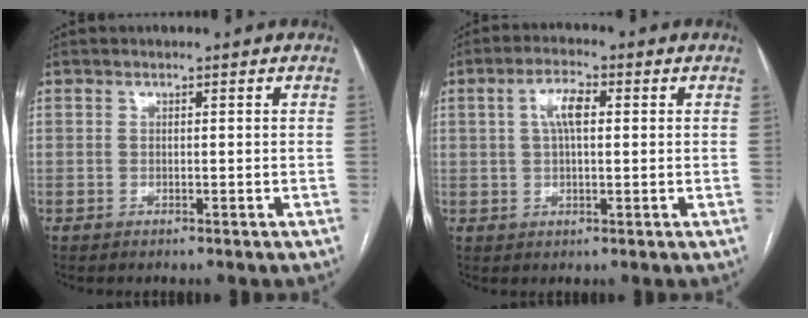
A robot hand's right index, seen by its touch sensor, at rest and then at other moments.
{"total": 5.0, "force": [1.1, 1.9, 4.5], "torque": [-0.091, 0.016, 0.021]}